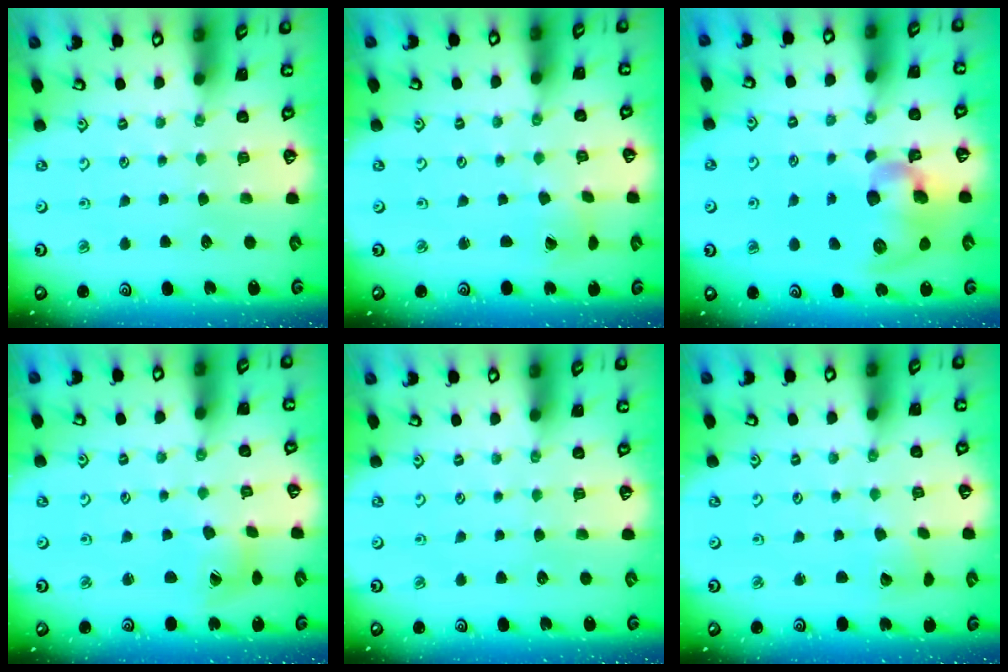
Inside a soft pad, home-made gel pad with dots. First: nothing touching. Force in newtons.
{"total": 1.2, "press": 1.2, "slide": 0.2}
{"total": 14.7, "press": 14.5, "slide": 2.2}
{"total": 5.3, "press": 5.2, "slide": 0.6}
{"total": 0.0}
{"total": 2.1, "press": 2.1, "slide": 0.3}